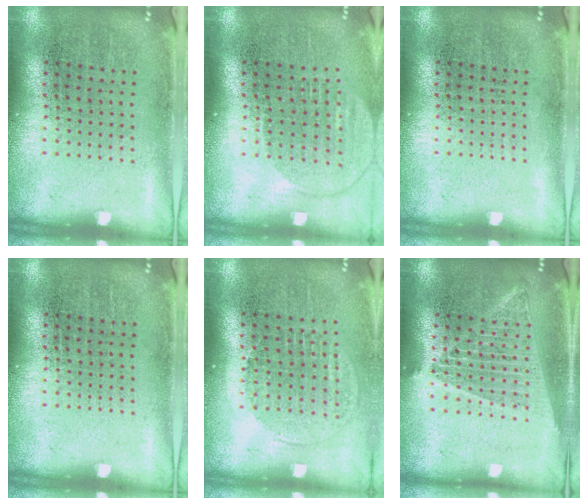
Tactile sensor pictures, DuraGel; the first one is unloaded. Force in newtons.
{"total": 1.6, "press": 1.4, "slide": 0.8}
{"total": 0.0}
{"total": 0.0}
{"total": 1.3, "press": 1.2, "slide": 0.5}
{"total": 1.6, "press": 1.5, "slide": 0.7}